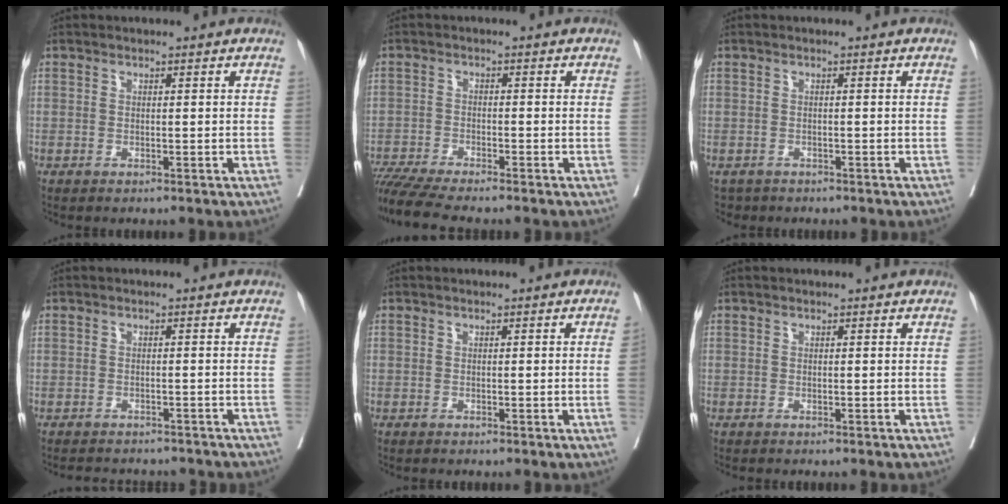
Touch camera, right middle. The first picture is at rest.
{"total": 7.6, "force": [-6.8, -0.4, 3.3], "torque": [-0.051, -0.016, -0.117]}
{"total": 2.3, "force": [-1.9, 1.3, -0.2], "torque": [-0.003, 0.000, -0.032]}
{"total": 7.6, "force": [-7.1, 2.0, 1.9], "torque": [-0.022, 0.001, -0.084]}
{"total": 0.8, "force": [0.0, -0.3, 0.7], "torque": [-0.008, -0.002, 0.003]}
{"total": 0.0}